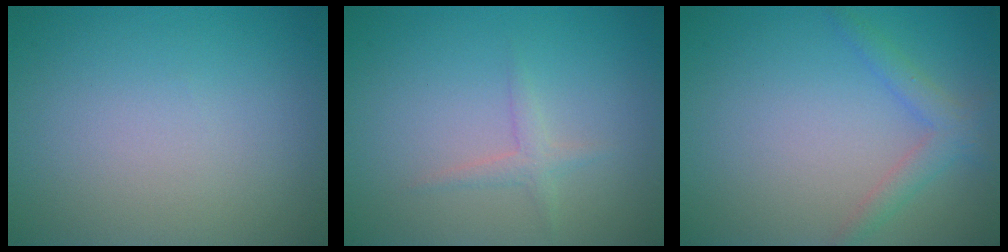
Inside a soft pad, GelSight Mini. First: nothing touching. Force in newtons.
{"total": 1.3, "press": 1.3, "slide": 0.1}
{"total": 2.2, "press": 2.2, "slide": 0.1}